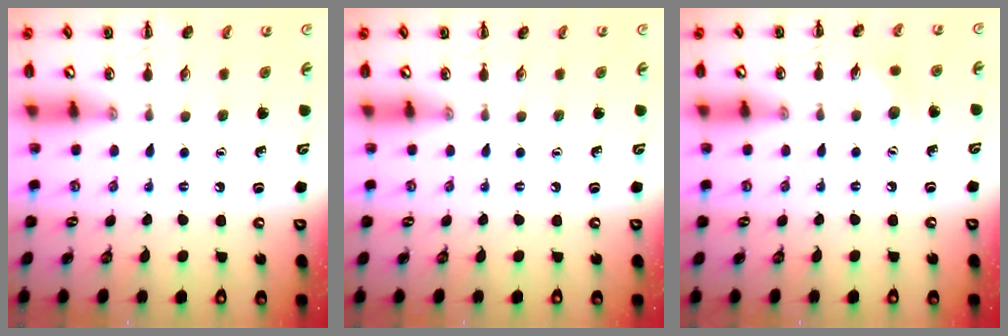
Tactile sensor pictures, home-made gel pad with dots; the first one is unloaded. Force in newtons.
{"total": 0.0}
{"total": 4.0, "press": 3.9, "slide": 1.0}